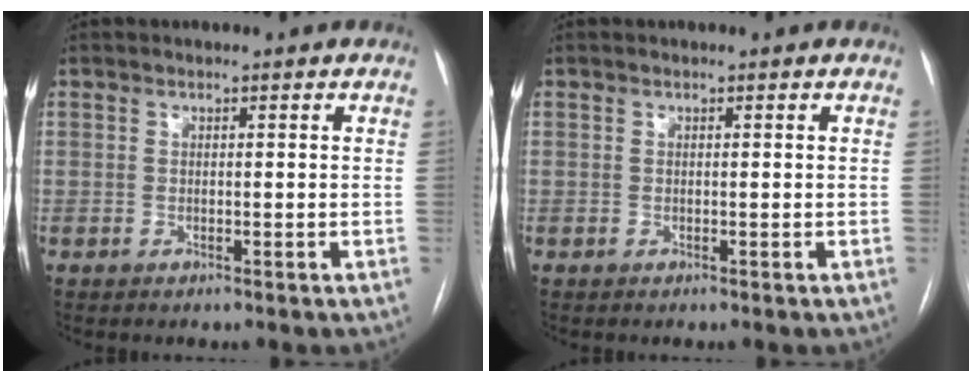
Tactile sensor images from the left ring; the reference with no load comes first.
{"total": 0.0}